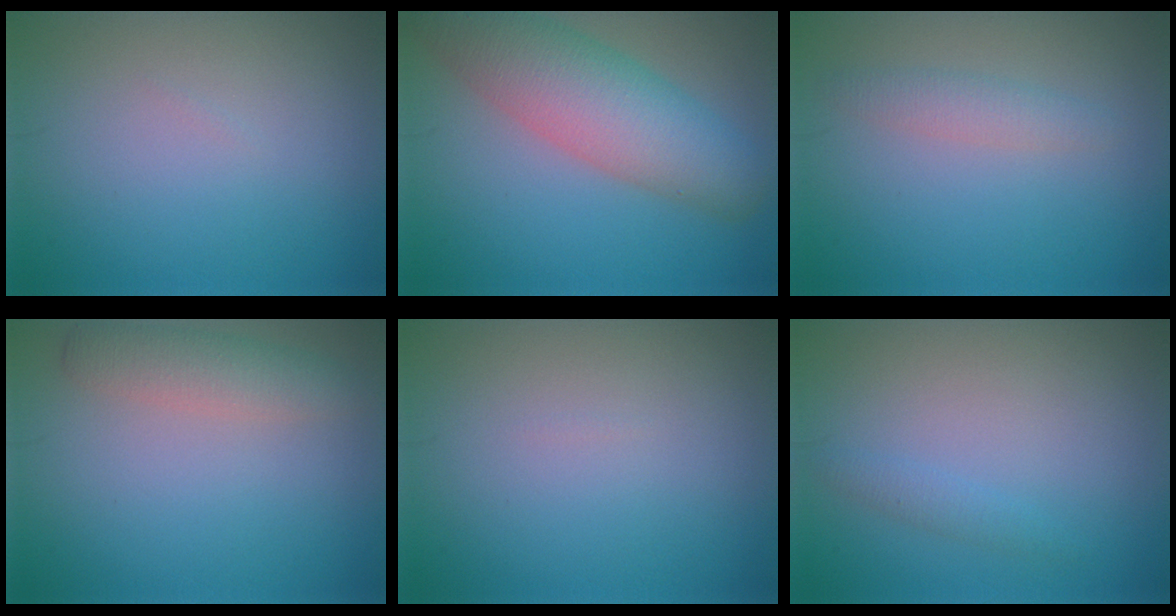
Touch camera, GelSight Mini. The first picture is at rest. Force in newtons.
{"total": 8.0, "press": 8.0, "slide": 0.3}
{"total": 1.8, "press": 1.8, "slide": 0.1}
{"total": 2.7, "press": 2.7, "slide": 0.1}
{"total": 0.0}
{"total": 1.1, "press": 1.1, "slide": 0.1}